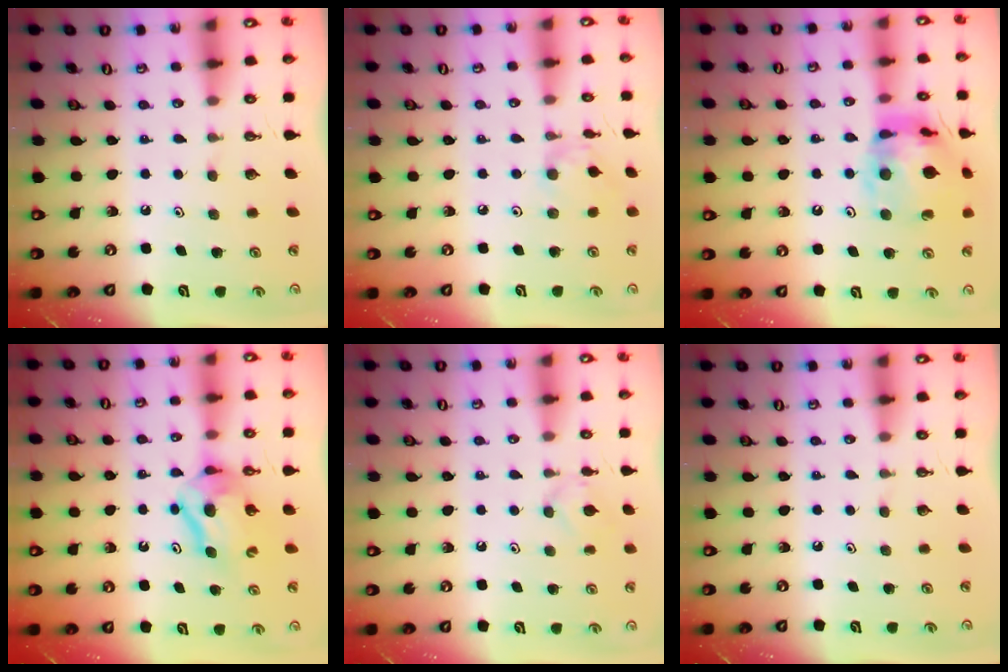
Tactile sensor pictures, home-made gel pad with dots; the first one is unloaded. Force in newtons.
{"total": 2.7, "press": 2.7, "slide": 0.3}
{"total": 16.3, "press": 16.2, "slide": 2.1}
{"total": 8.5, "press": 8.4, "slide": 0.9}
{"total": 5.6, "press": 5.6, "slide": 0.9}
{"total": 0.0}